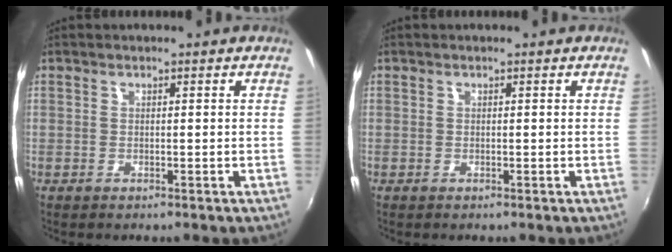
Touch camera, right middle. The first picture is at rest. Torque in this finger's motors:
{"motor_torque": [0.00, 0.00, 0.00, 0.00]}